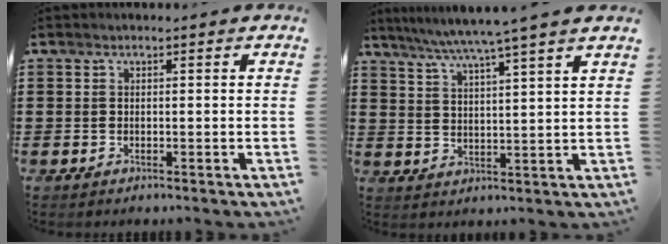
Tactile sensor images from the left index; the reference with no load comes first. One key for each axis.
{"total": 6.0, "fx": 5.1, "fy": -1.4, "fz": 2.9, "tx": -0.071, "ty": -0.029, "tz": 0.085}